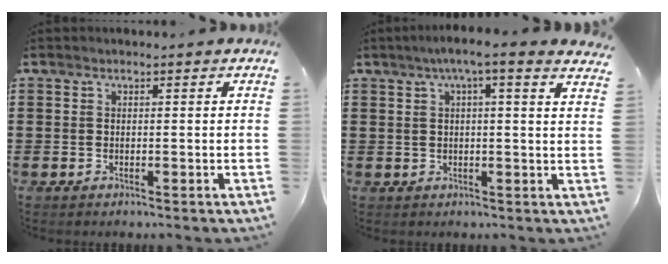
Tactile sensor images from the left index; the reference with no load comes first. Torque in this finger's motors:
{"motor_torque": [2.14, 0.00, 0.37, 0.16]}